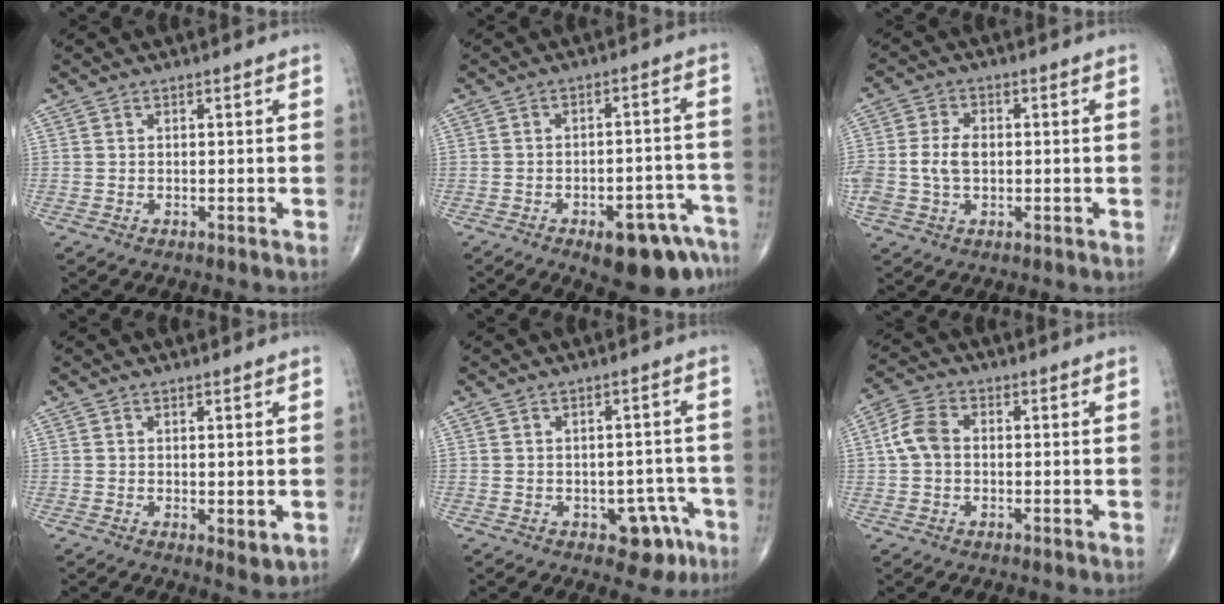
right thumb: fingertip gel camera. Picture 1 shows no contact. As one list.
[{"total": 11.9, "force": [-7.7, 4.8, 7.7], "torque": [-0.068, 0.056, -0.099]}, {"total": 6.7, "force": [-0.3, 4.6, 4.9], "torque": [-0.109, 0.011, -0.003]}, {"total": 2.8, "force": [-0.2, 1.0, 2.6], "torque": [-0.034, -0.012, 0.000]}, {"total": 6.2, "force": [-3.0, 3.9, 3.8], "torque": [-0.015, 0.023, -0.033]}, {"total": 5.8, "force": [0.1, 4.2, 4.0], "torque": [-0.082, 0.017, -0.005]}]